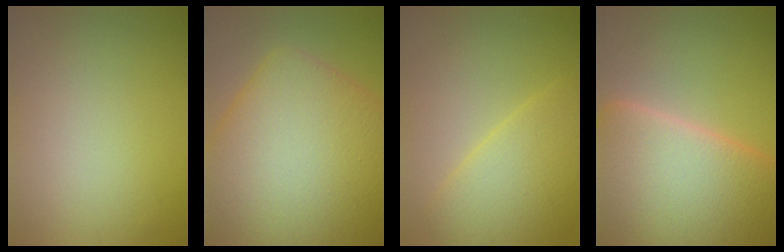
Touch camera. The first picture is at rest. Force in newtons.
{"total": 16.8, "press": 16.8, "slide": 0.5}
{"total": 5.0, "press": 5.0, "slide": 0.2}
{"total": 15.8, "press": 15.7, "slide": 0.9}